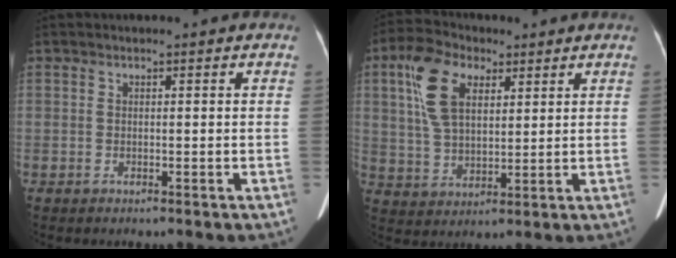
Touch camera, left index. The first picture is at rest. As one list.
[{"total": 9.6, "force": [3.9, 5.2, 7.0], "torque": [-0.157, 0.021, 0.081]}]